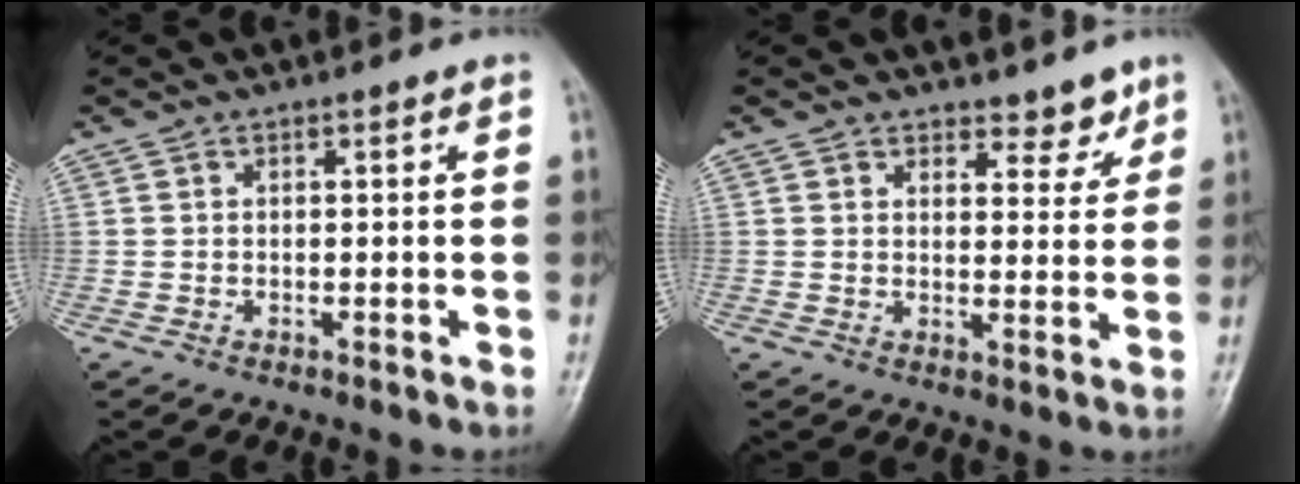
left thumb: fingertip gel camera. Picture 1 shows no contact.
{"total": 4.6, "force": [3.6, 2.3, 1.6], "torque": [0.009, -0.025, 0.051]}